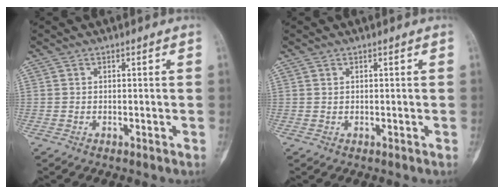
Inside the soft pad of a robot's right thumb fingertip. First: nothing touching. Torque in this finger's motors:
{"motor_torque": [-0.11, 0.12, 0.09, 0.41, 0.00]}